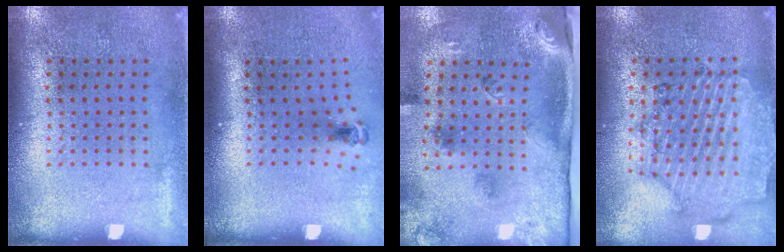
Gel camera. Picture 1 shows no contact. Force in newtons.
{"total": 0.6, "press": 0.4, "slide": 0.5}
{"total": 3.3, "press": 2.0, "slide": 2.6}
{"total": 1.6, "press": 1.6, "slide": 0.4}